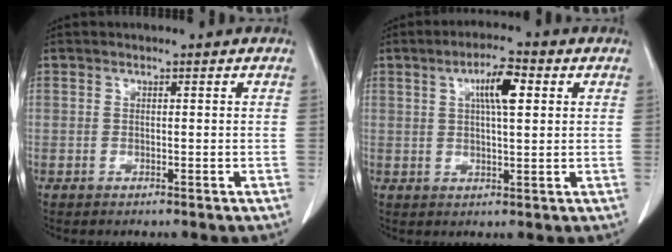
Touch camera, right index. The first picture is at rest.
{"total": 6.2, "force": [2.1, 1.2, 5.7], "torque": [-0.100, 0.008, 0.034]}